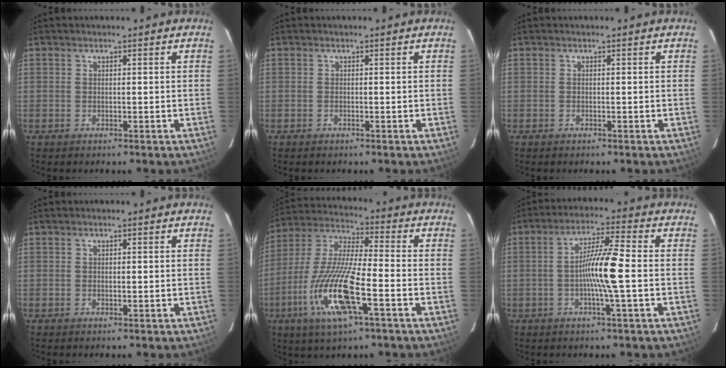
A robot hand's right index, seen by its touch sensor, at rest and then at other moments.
{"total": 0.0}
{"total": 0.0}
{"total": 0.0}
{"total": 15.9, "force": [-5.9, 2.2, 14.5], "torque": [-0.305, -0.015, -0.110]}
{"total": 8.3, "force": [-1.1, -0.4, 8.3], "torque": [-0.154, 0.003, -0.024]}